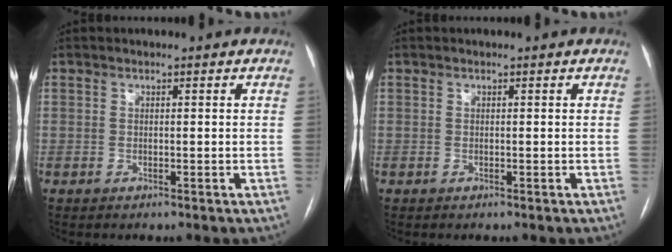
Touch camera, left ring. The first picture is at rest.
{"total": 0.0}